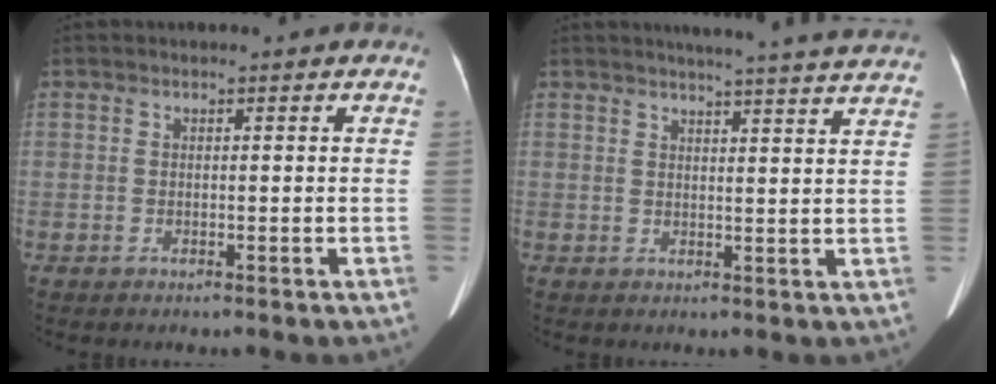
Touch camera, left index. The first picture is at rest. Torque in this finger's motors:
{"motor_torque": [-0.64, -1.37, 0.02, 0.06]}